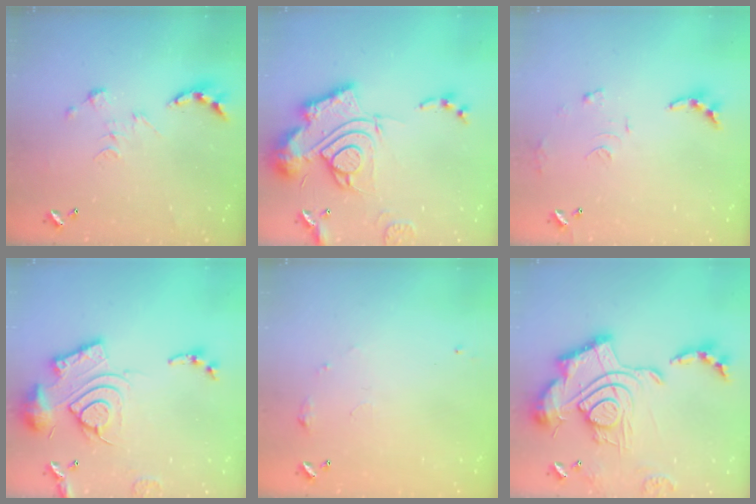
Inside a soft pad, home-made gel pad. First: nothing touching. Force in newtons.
{"total": 23.3, "press": 23.1, "slide": 2.3}
{"total": 9.3, "press": 9.3, "slide": 0.6}
{"total": 19.5, "press": 19.4, "slide": 2.0}
{"total": 5.9, "press": 5.9, "slide": 0.8}
{"total": 3.0, "press": 2.4, "slide": 1.8}